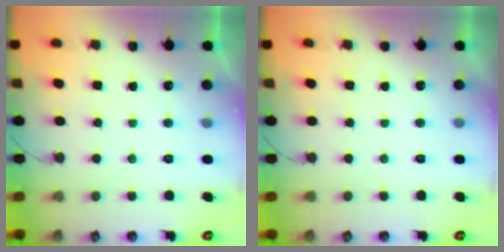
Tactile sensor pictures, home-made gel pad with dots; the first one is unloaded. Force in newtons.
{"total": 0.0}